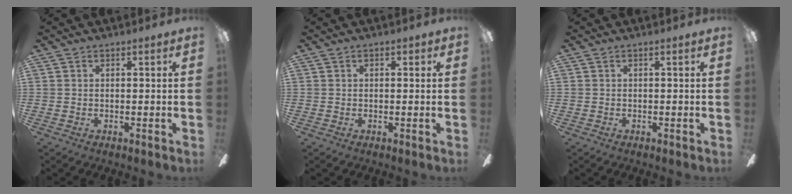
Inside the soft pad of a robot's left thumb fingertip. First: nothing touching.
{"total": 0.8, "force": [0.3, 0.6, 0.5], "torque": [-0.001, 0.001, 0.003]}
{"total": 0.0}